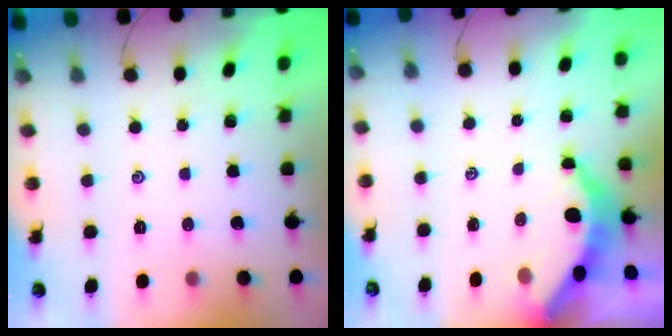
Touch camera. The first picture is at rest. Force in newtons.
{"total": 5.4, "press": 5.4, "slide": 0.6}